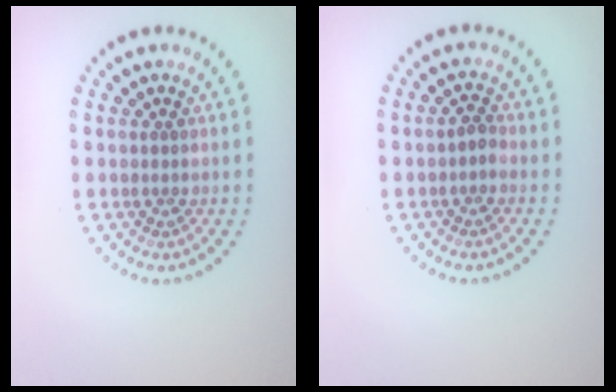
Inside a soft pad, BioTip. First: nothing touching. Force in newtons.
{"total": 1.0, "press": 0.9, "slide": 0.4}